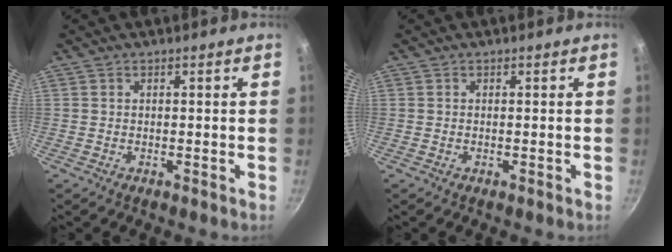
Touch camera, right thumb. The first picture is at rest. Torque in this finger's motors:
{"motor_torque": [0.22, -0.02, -0.02, -0.42, -0.02]}